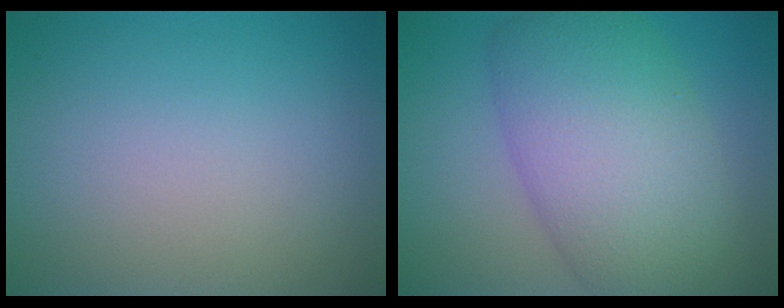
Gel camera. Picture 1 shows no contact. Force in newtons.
{"total": 9.9, "press": 9.9, "slide": 0.7}